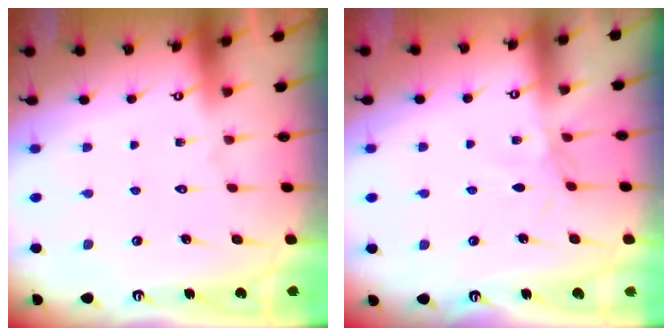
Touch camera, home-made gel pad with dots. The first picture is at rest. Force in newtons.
{"total": 1.7, "press": 1.7, "slide": 0.5}